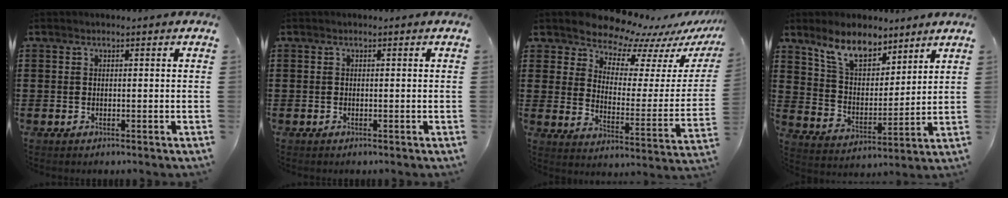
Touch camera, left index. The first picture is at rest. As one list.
[{"total": 0.0}, {"total": 8.5, "force": [8.3, 2.0, 0.4], "torque": [-0.044, -0.075, 0.148]}, {"total": 8.8, "force": [7.3, 3.3, 3.7], "torque": [-0.096, -0.018, 0.135]}]